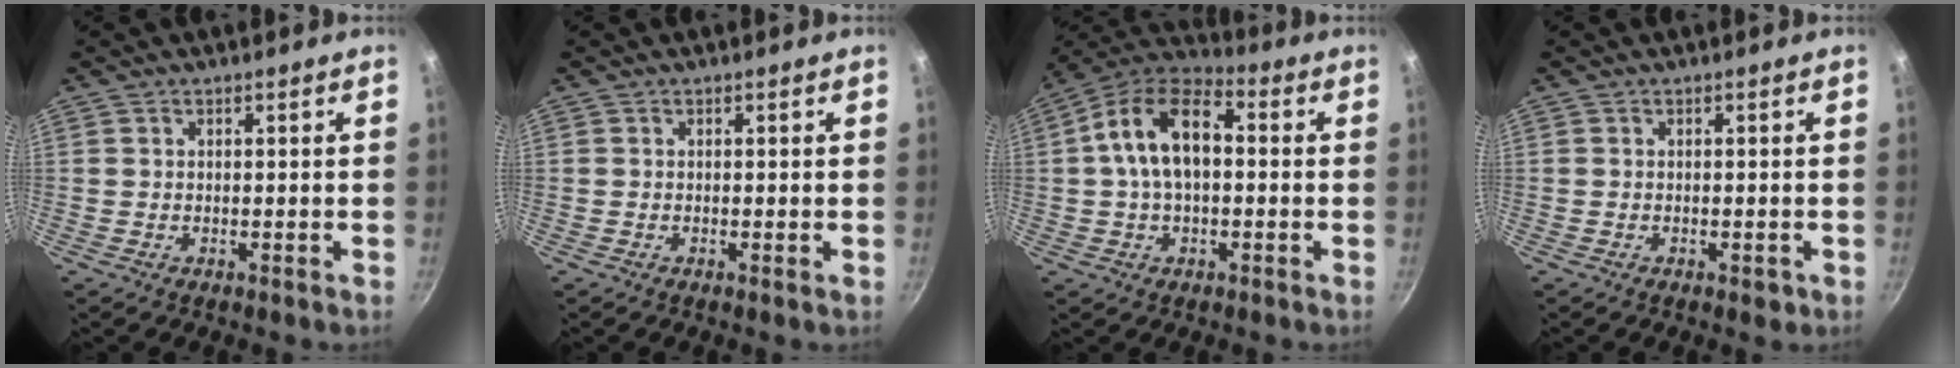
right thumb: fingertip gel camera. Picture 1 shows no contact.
{"total": 0.0}
{"total": 14.2, "force": [1.2, 8.3, 11.4], "torque": [-0.183, 0.037, 0.003]}
{"total": 1.6, "force": [-0.7, 0.8, 1.2], "torque": [-0.018, 0.000, -0.008]}